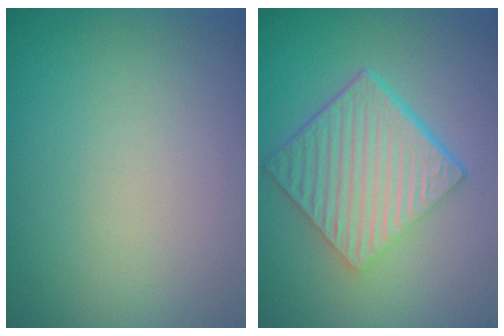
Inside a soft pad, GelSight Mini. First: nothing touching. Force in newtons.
{"total": 6.7, "press": 4.7, "slide": 4.8}